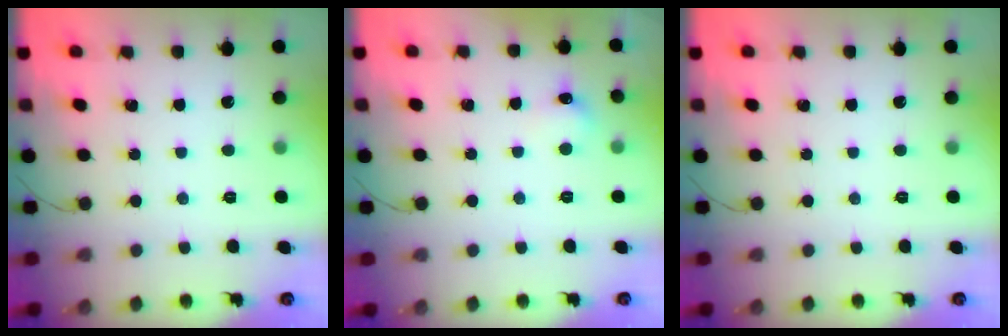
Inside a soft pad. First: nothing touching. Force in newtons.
{"total": 5.8, "press": 5.6, "slide": 1.5}
{"total": 0.0}